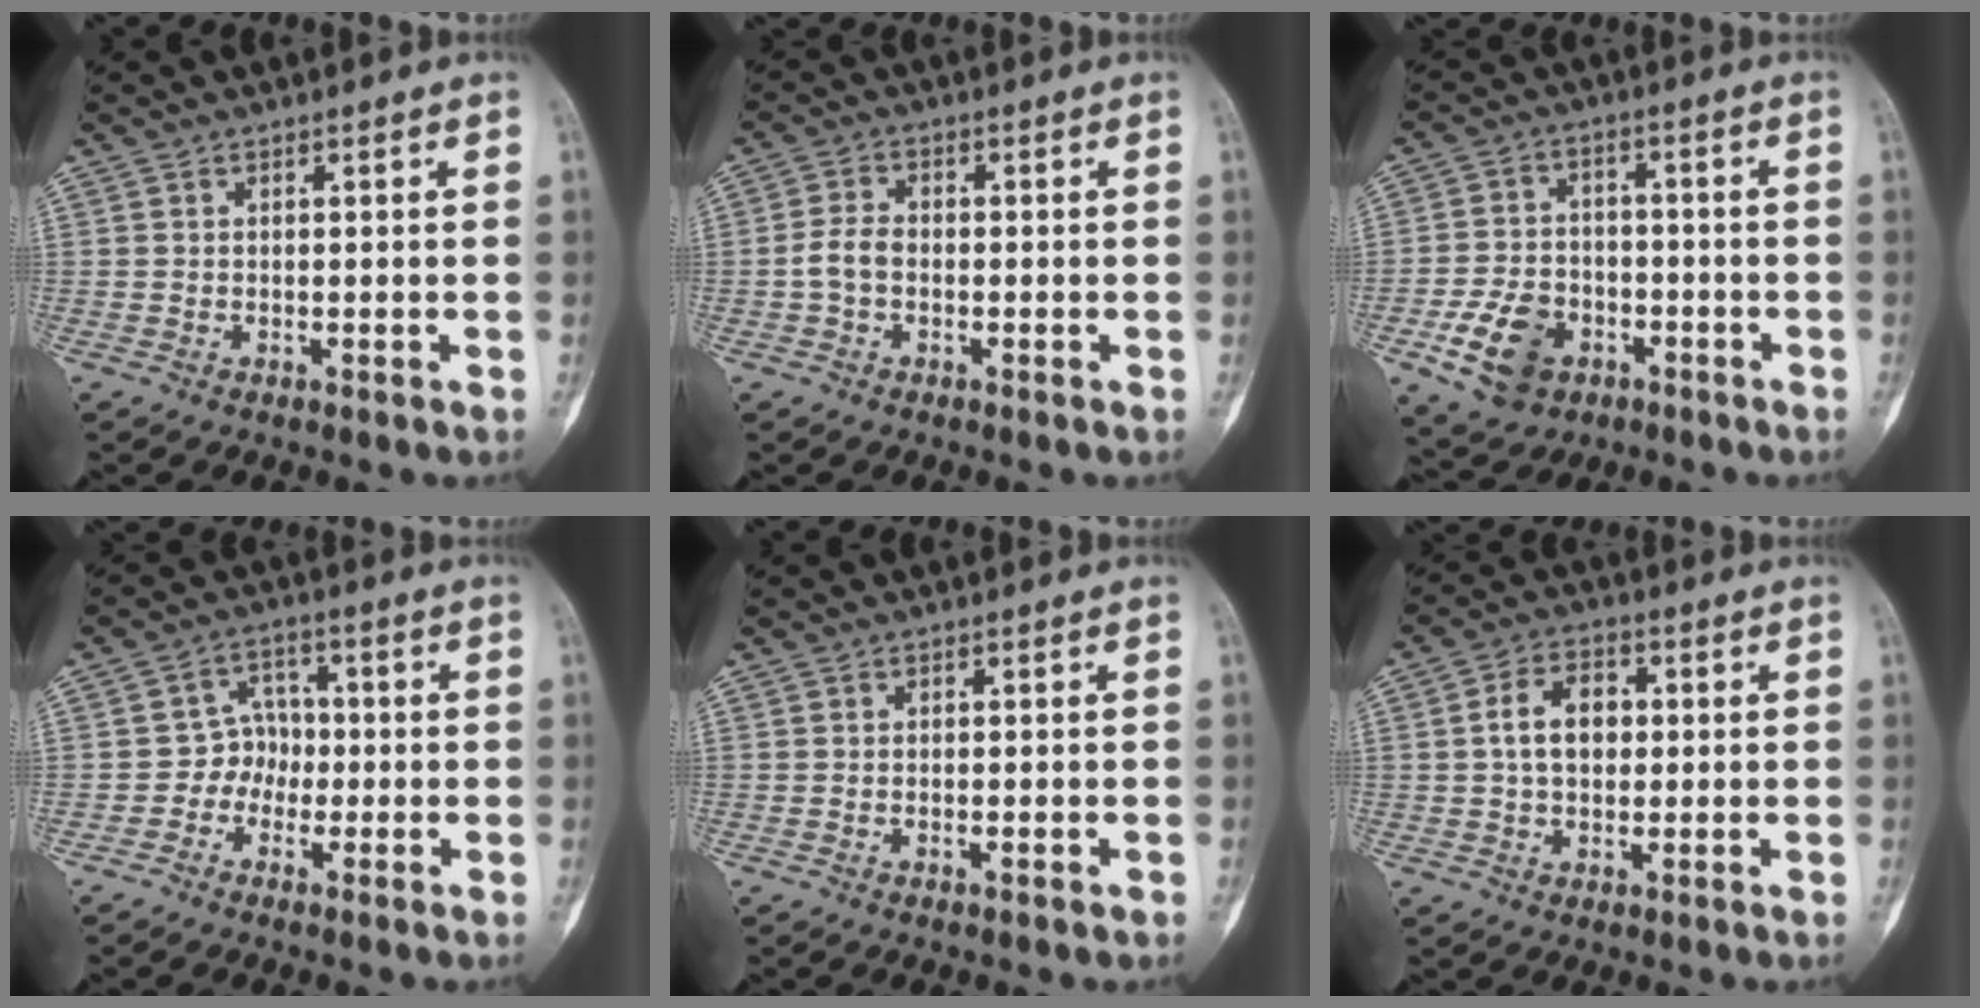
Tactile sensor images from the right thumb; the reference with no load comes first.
{"total": 3.7, "force": [-0.9, 2.5, 2.6], "torque": [-0.053, 0.013, -0.022]}
{"total": 10.5, "force": [-4.6, 7.5, 5.7], "torque": [-0.089, 0.022, -0.074]}
{"total": 5.0, "force": [-1.4, 4.4, 1.8], "torque": [0.008, 0.017, -0.039]}
{"total": 1.2, "force": [-0.5, 0.4, 1.0], "torque": [-0.017, 0.003, -0.006]}
{"total": 7.6, "force": [0.6, 5.3, 5.4], "torque": [-0.076, 0.013, 0.005]}